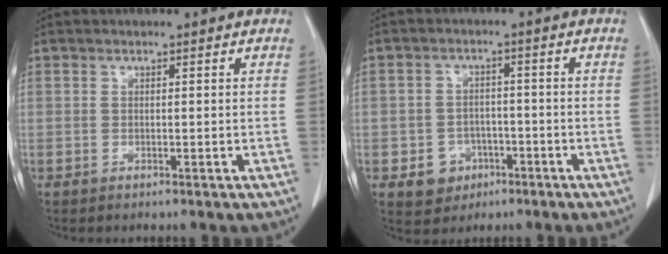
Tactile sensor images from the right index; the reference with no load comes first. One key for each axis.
{"total": 5.2, "fx": -2.2, "fy": 4.5, "fz": 1.2, "tx": -0.016, "ty": 0.010, "tz": -0.025}